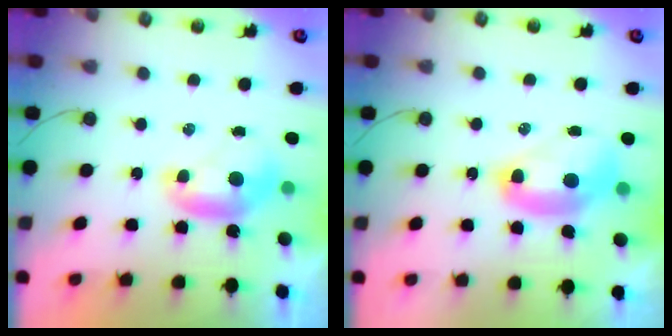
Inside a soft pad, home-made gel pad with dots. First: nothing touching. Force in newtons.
{"total": 4.3, "press": 4.2, "slide": 0.9}